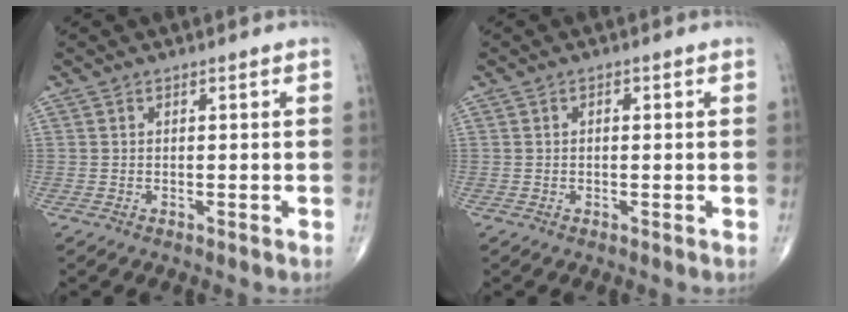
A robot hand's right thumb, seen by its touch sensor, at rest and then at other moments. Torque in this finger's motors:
{"motor_torque": [-0.39, 0.39, 0.19, 0.04, 0.01]}